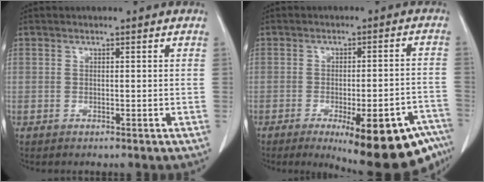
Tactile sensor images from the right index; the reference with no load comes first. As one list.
[{"total": 19.3, "force": [-12.6, 4.4, 13.9], "torque": [-0.092, 0.010, -0.153]}]